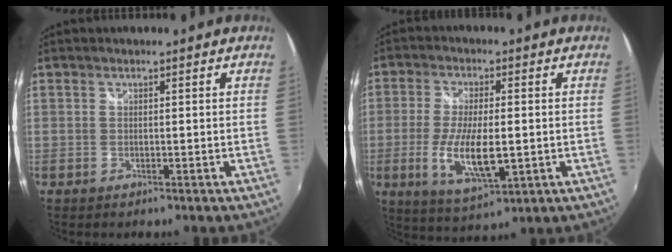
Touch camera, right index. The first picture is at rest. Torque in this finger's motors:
{"motor_torque": [1.23, -0.15, 0.59, 0.10]}